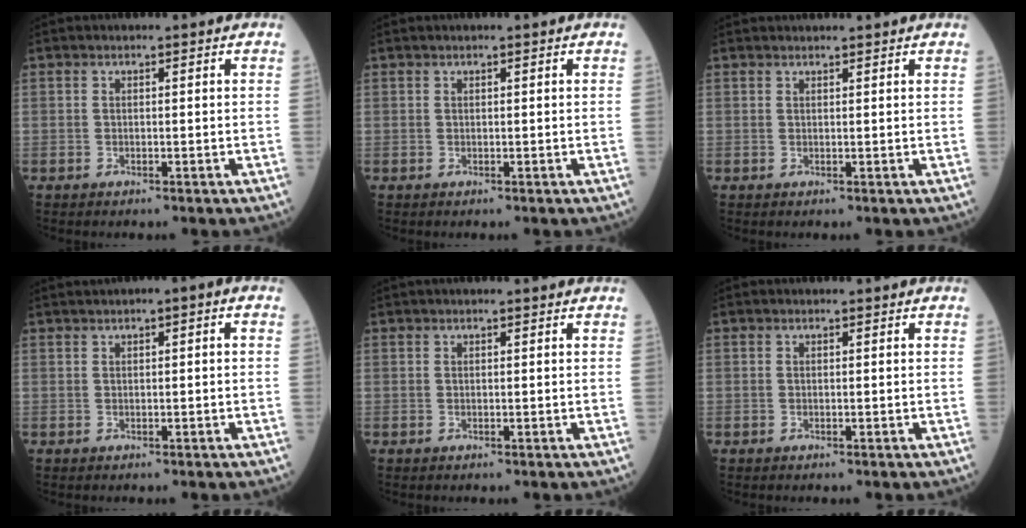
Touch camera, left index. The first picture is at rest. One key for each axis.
{"total": 0.0}
{"total": 2.7, "fx": 2.6, "fy": -0.2, "fz": 0.7, "tx": -0.007, "ty": 0.022, "tz": 0.037}
{"total": 2.2, "fx": 0.7, "fy": 0.3, "fz": 2.0, "tx": -0.029, "ty": 0.013, "tz": 0.011}
{"total": 1.2, "fx": 1.0, "fy": -0.2, "fz": 0.6, "tx": -0.009, "ty": 0.014, "tz": 0.019}
{"total": 0.0}